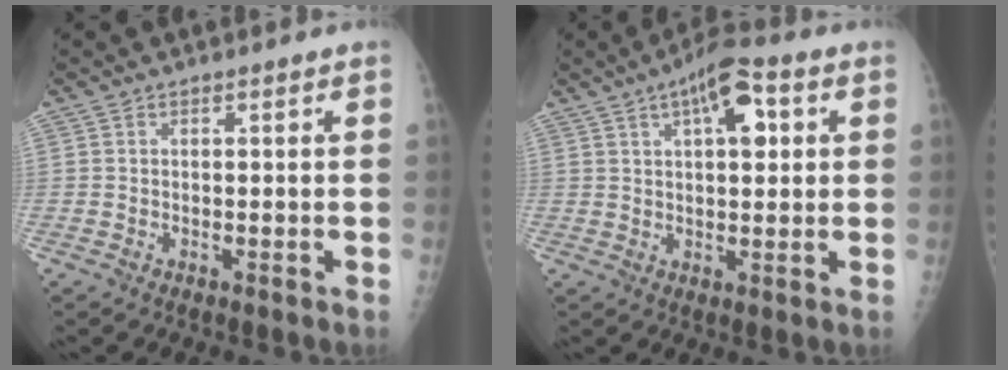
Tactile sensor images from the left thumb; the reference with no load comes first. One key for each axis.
{"total": 9.6, "fx": 3.5, "fy": 4.0, "fz": 8.0, "tx": -0.107, "ty": 0.008, "tz": 0.049}